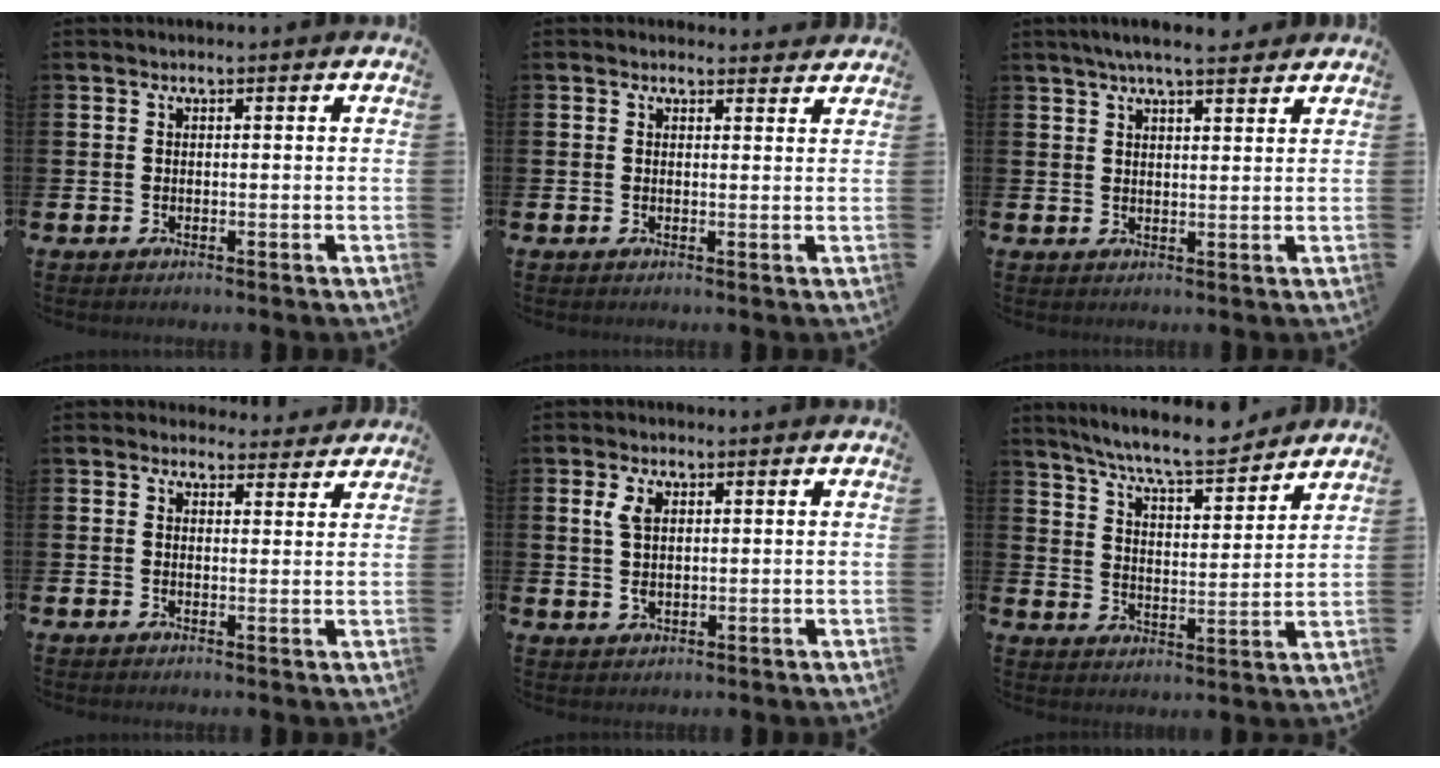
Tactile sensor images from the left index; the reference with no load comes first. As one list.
[{"total": 1.5, "force": [1.5, 0.5, 0.0], "torque": [0.005, -0.004, 0.024]}, {"total": 5.0, "force": [4.5, 0.6, 2.0], "torque": [-0.042, -0.013, 0.079]}, {"total": 2.8, "force": [2.6, 0.9, -0.1], "torque": [0.003, -0.012, 0.045]}, {"total": 3.3, "force": [1.5, 1.7, 2.4], "torque": [-0.036, 0.003, 0.023]}, {"total": 8.1, "force": [7.7, 0.6, 2.6], "torque": [-0.076, -0.051, 0.133]}]